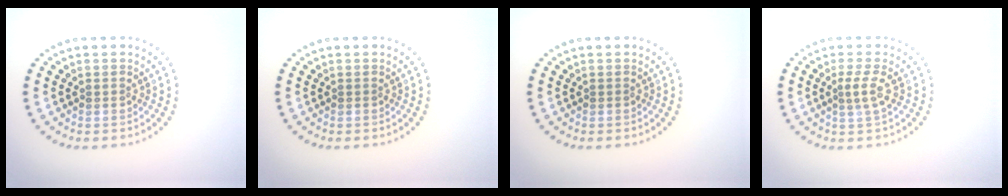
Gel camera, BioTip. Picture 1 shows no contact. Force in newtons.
{"total": 0.0}
{"total": 0.0}
{"total": 2.0, "press": 1.5, "slide": 1.2}